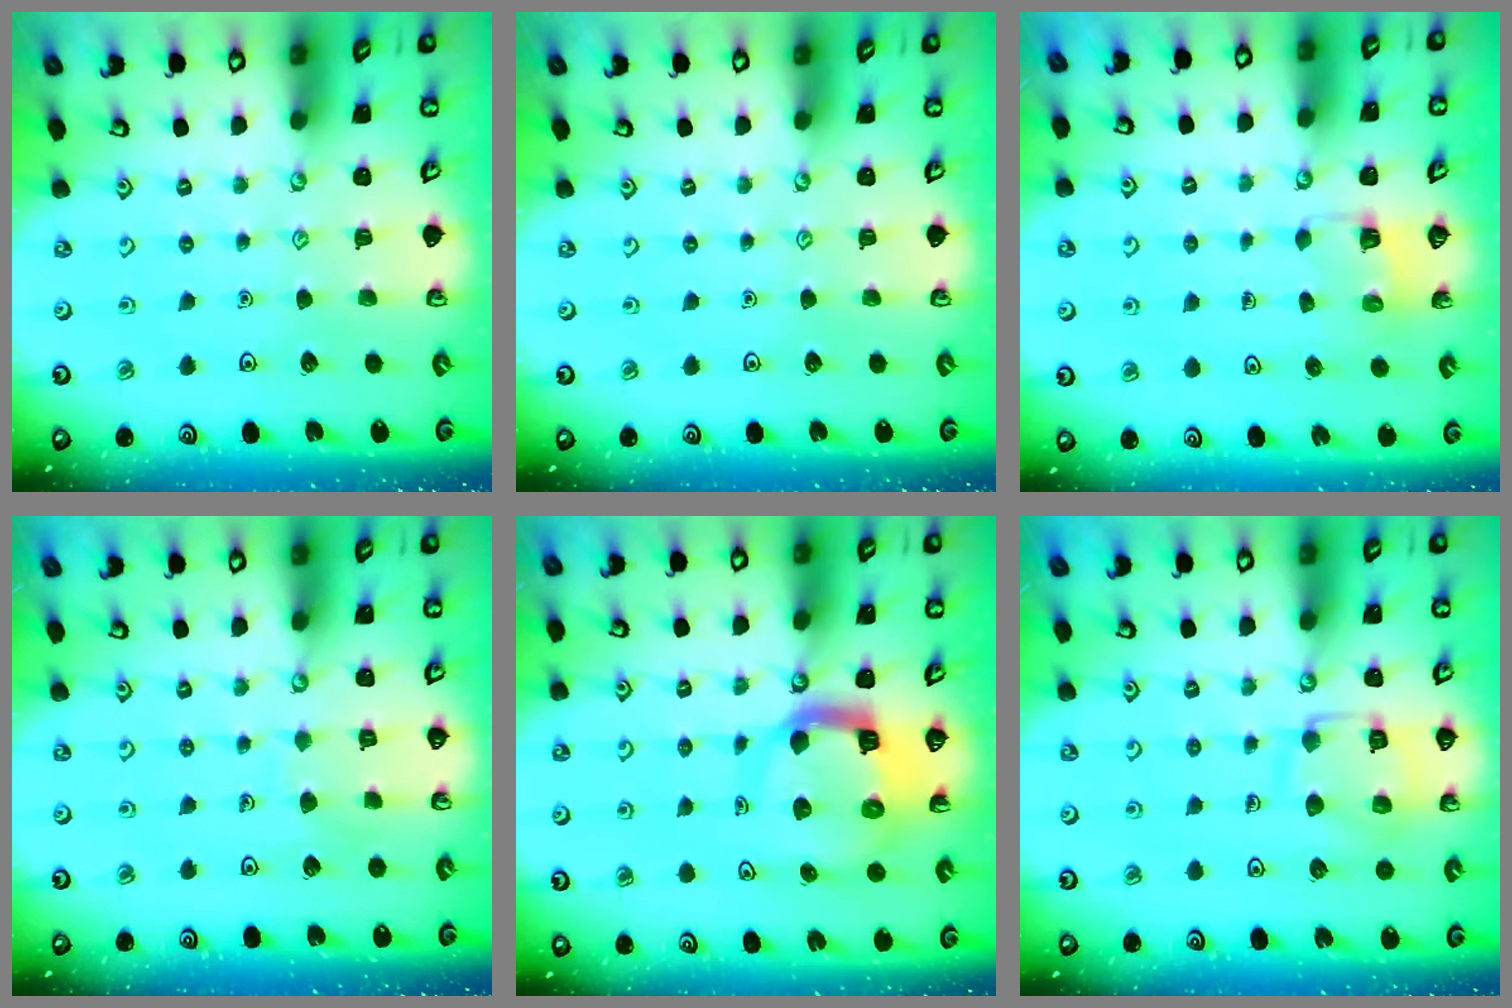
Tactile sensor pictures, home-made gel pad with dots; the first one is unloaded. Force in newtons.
{"total": 0.0}
{"total": 3.0, "press": 3.0, "slide": 0.2}
{"total": 3.9, "press": 3.9, "slide": 0.3}
{"total": 11.2, "press": 11.1, "slide": 1.5}
{"total": 12.7, "press": 12.6, "slide": 1.2}